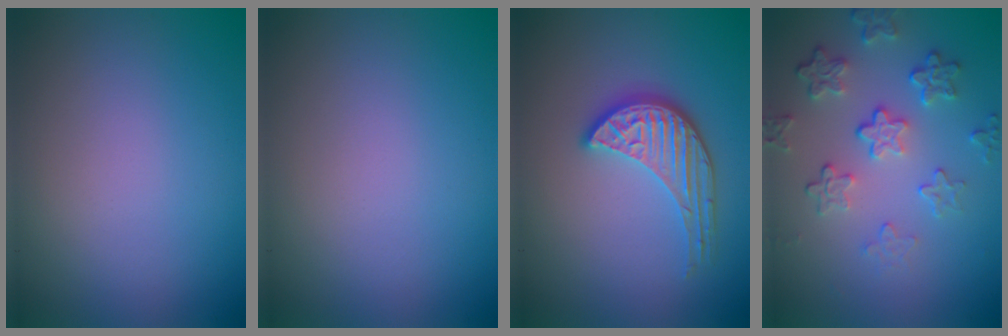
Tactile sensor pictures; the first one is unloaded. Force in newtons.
{"total": 0.0}
{"total": 3.9, "press": 3.5, "slide": 1.7}
{"total": 4.5, "press": 3.3, "slide": 3.0}